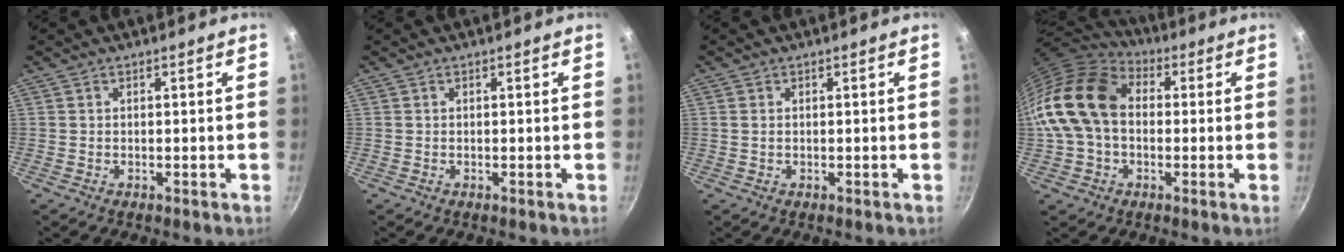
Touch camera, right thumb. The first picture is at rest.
{"total": 0.0}
{"total": 0.9, "force": [0.2, 0.6, 0.6], "torque": [-0.011, 0.002, 0.003]}
{"total": 18.5, "force": [0.7, 13.4, 12.7], "torque": [-0.234, 0.040, 0.001]}